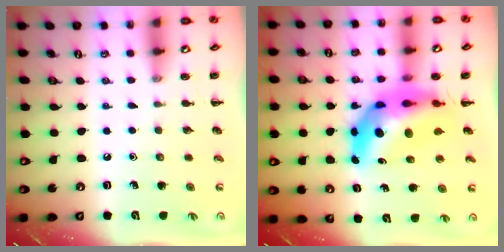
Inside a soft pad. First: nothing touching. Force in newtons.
{"total": 12.8, "press": 12.2, "slide": 3.8}